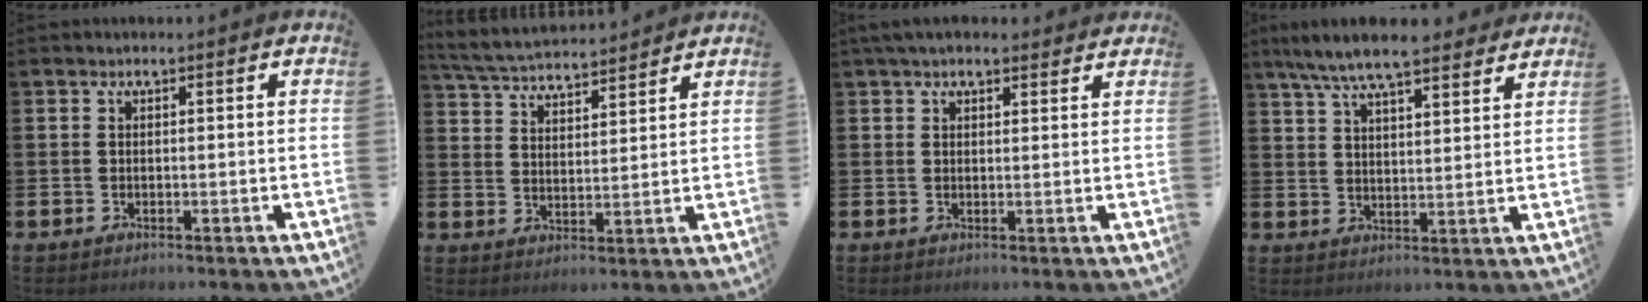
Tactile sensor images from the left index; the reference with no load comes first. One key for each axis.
{"total": 5.3, "fx": 5.3, "fy": 0.6, "fz": 0.6, "tx": -0.037, "ty": -0.030, "tz": 0.093}
{"total": 2.9, "fx": 2.5, "fy": 1.0, "fz": 1.1, "tx": -0.023, "ty": -0.002, "tz": 0.045}
{"total": 8.3, "fx": 7.6, "fy": 1.2, "fz": 3.0, "tx": -0.076, "ty": -0.031, "tz": 0.139}